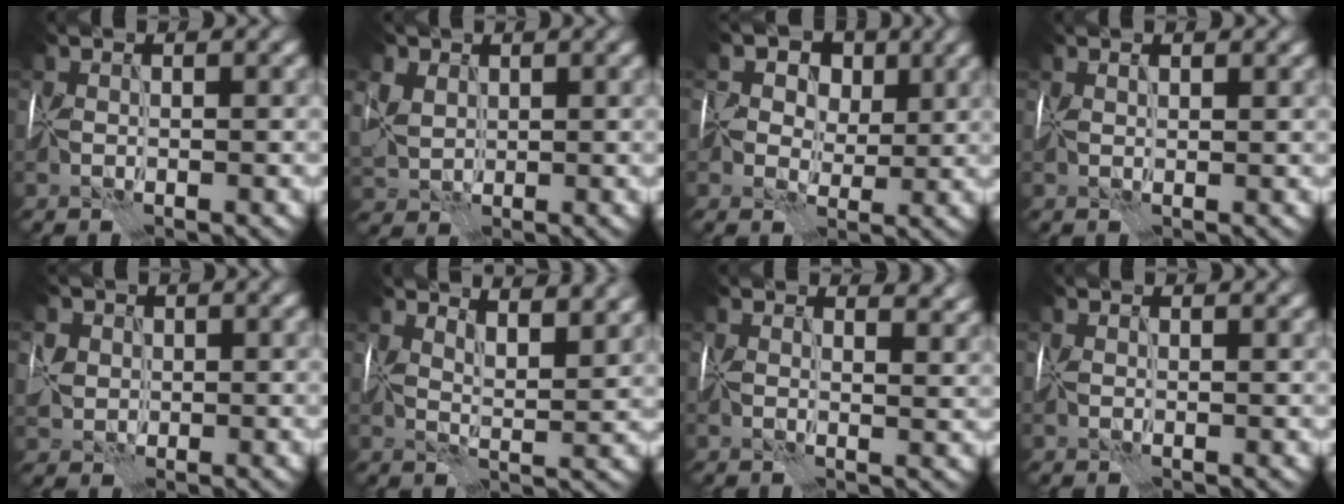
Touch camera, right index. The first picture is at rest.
{"total": 3.9, "force": [1.4, 3.0, 2.0], "torque": [-0.069, 0.003, 0.029]}
{"total": 5.3, "force": [1.9, 4.1, 2.8], "torque": [-0.041, 0.004, 0.018]}
{"total": 1.3, "force": [0.8, 0.6, 0.9], "torque": [-0.016, 0.001, 0.015]}
{"total": 3.5, "force": [0.7, 3.1, 1.5], "torque": [-0.056, 0.013, 0.013]}
{"total": 6.7, "force": [4.9, 2.0, 4.1], "torque": [-0.049, 0.011, 0.057]}
{"total": 4.6, "force": [3.5, 1.9, 2.2], "torque": [-0.032, 0.003, 0.043]}
{"total": 1.2, "force": [0.8, 0.7, 0.6], "torque": [-0.013, 0.000, 0.014]}